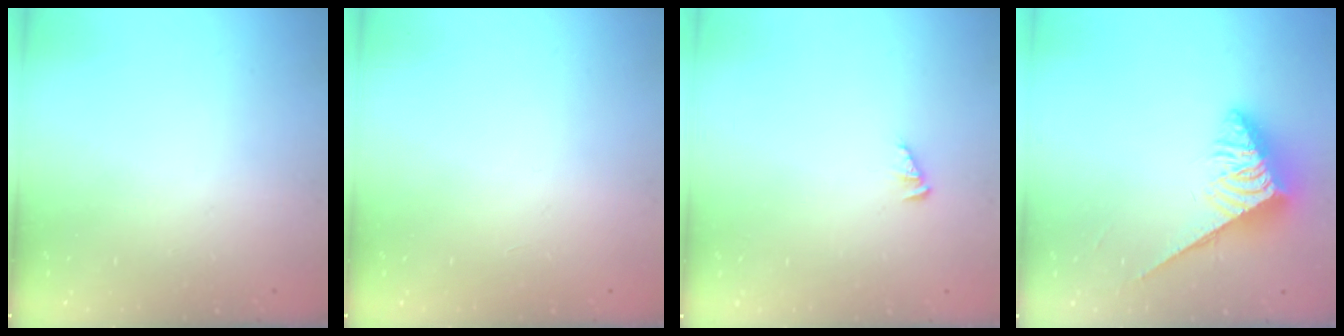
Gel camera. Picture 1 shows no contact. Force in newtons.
{"total": 0.0}
{"total": 2.5, "press": 2.5, "slide": 0.4}
{"total": 5.5, "press": 5.5, "slide": 0.2}